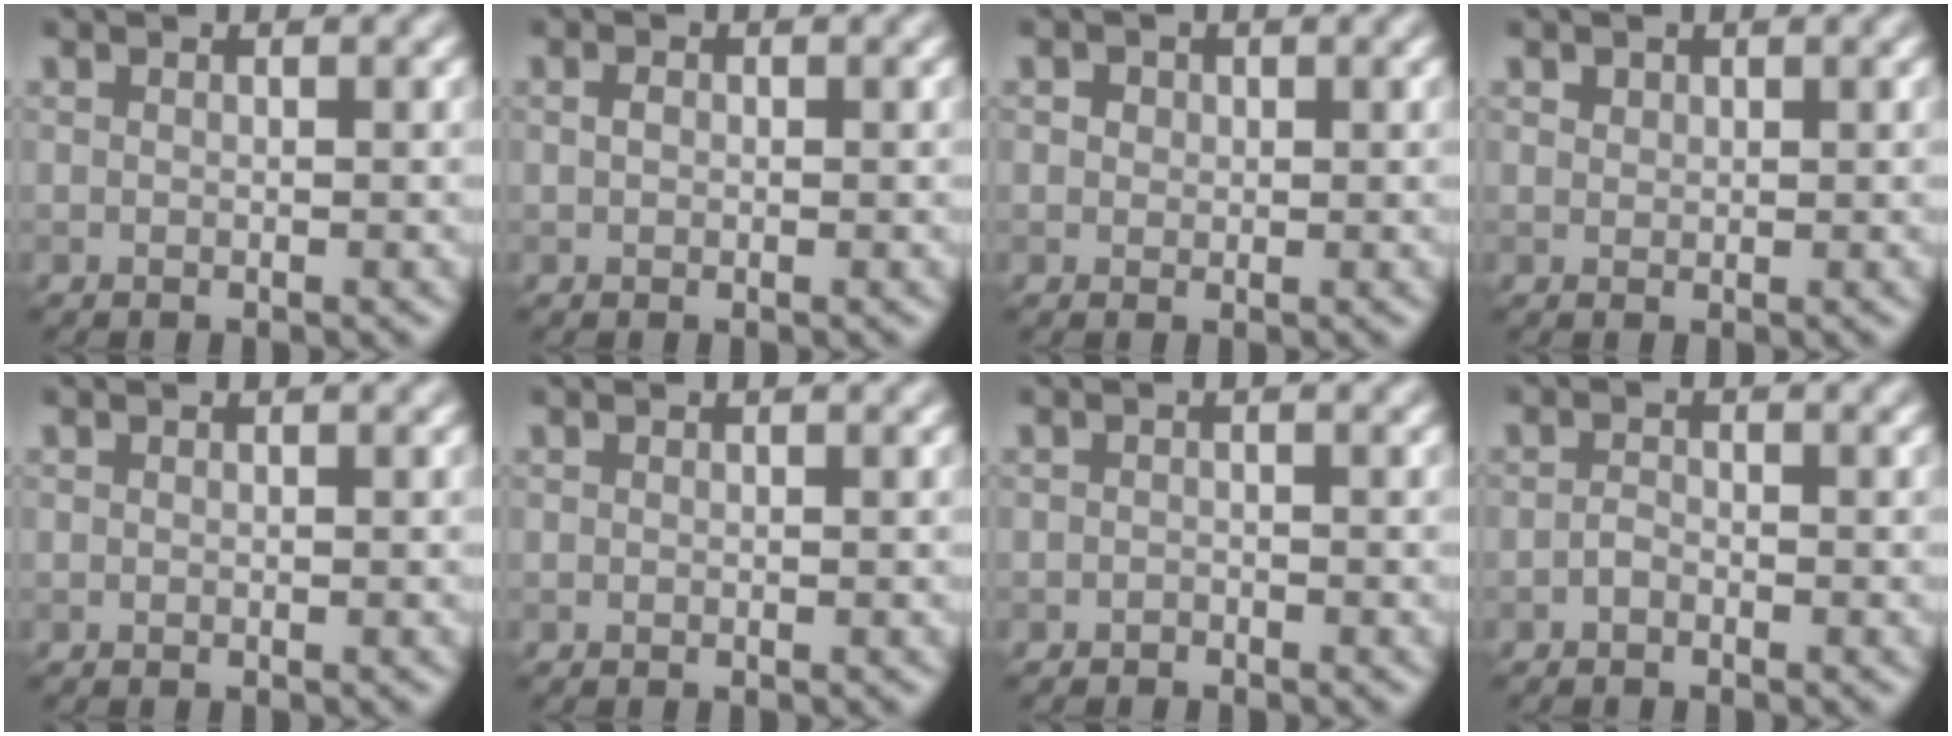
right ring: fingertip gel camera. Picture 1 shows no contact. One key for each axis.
{"total": 0.7, "fx": 0.0, "fy": 0.6, "fz": 0.5, "tx": -0.008, "ty": -0.001, "tz": 0.000}
{"total": 1.7, "fx": 0.8, "fy": 1.3, "fz": 0.7, "tx": -0.012, "ty": 0.006, "tz": 0.004}
{"total": 0.8, "fx": 0.6, "fy": 0.6, "fz": 0.2, "tx": -0.003, "ty": -0.002, "tz": 0.011}
{"total": 0.0}
{"total": 0.0}
{"total": 0.6, "fx": -0.5, "fy": 0.3, "fz": 0.0, "tx": 0.003, "ty": 0.000, "tz": -0.011}
{"total": 0.8, "fx": -0.6, "fy": 0.4, "fz": 0.4, "tx": -0.009, "ty": 0.001, "tz": -0.013}